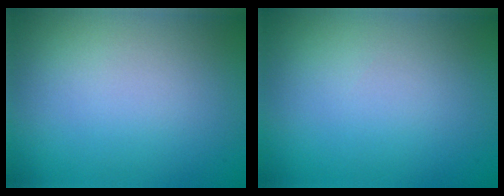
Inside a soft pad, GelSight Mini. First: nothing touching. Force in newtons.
{"total": 0.0}